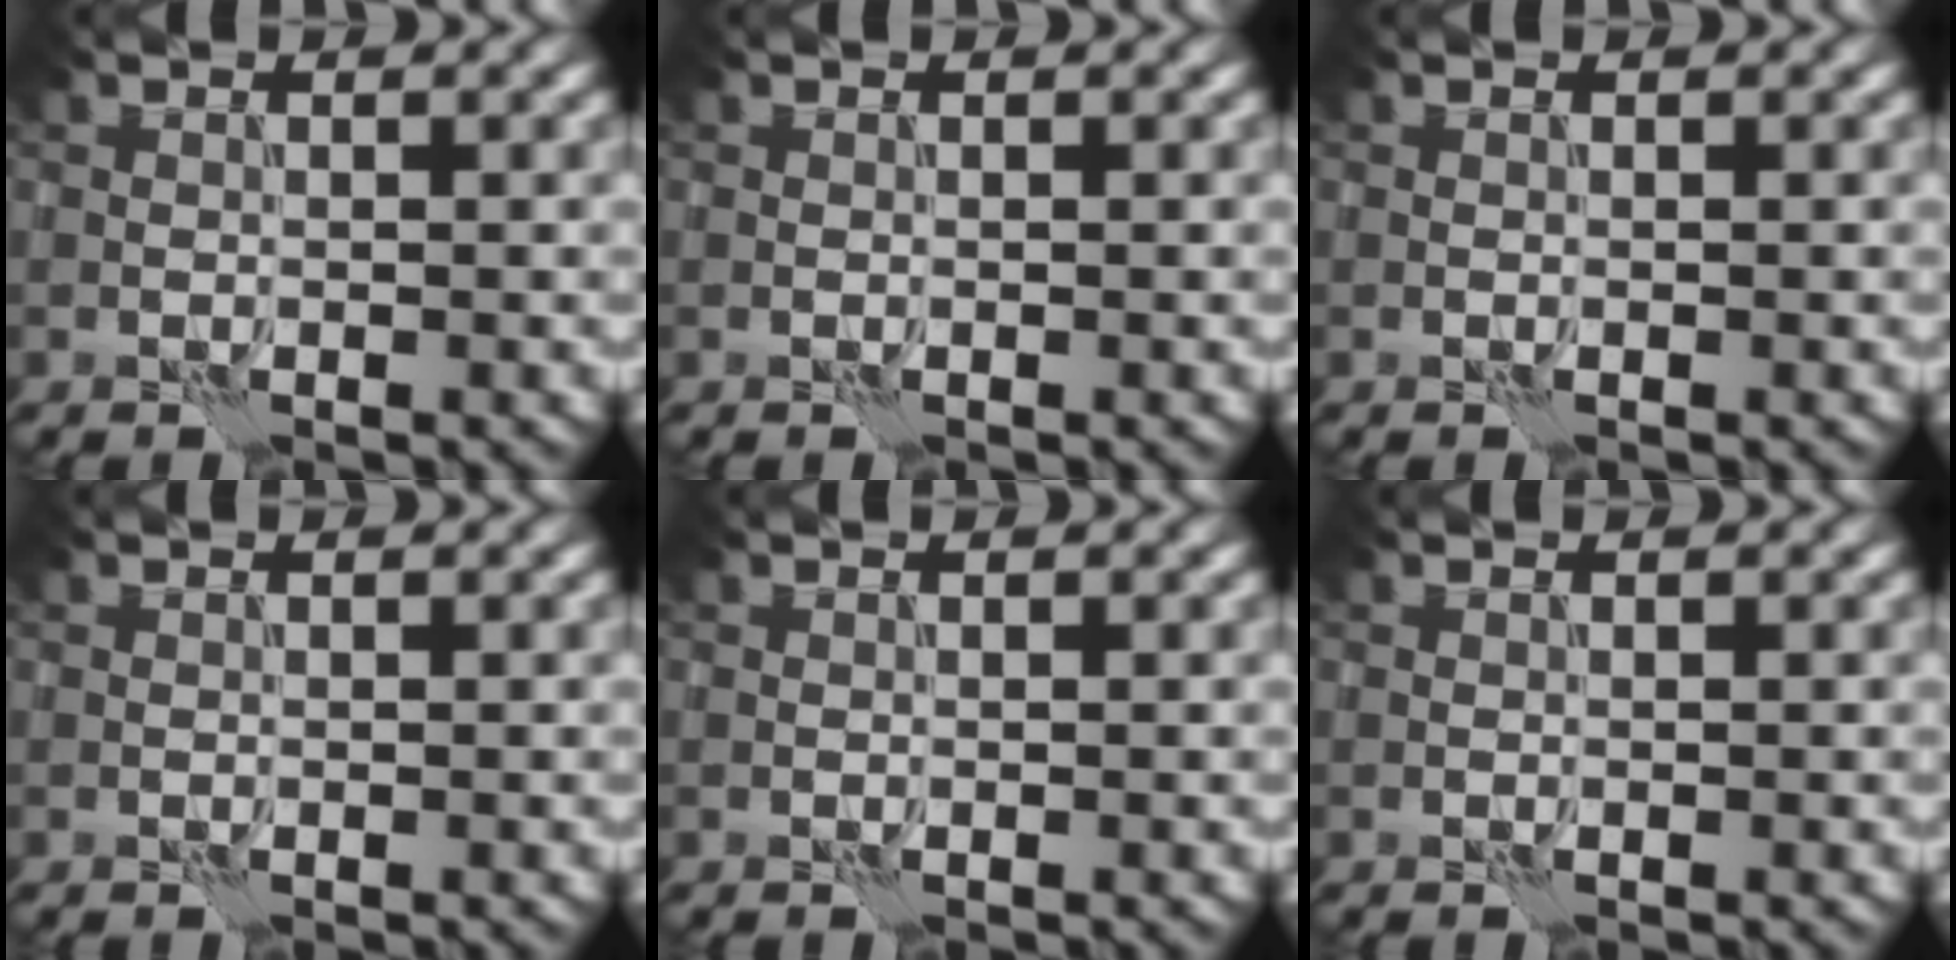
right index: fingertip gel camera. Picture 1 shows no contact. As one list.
[{"total": 0.0}, {"total": 0.0}, {"total": 0.0}, {"total": 0.0}, {"total": 0.0}]